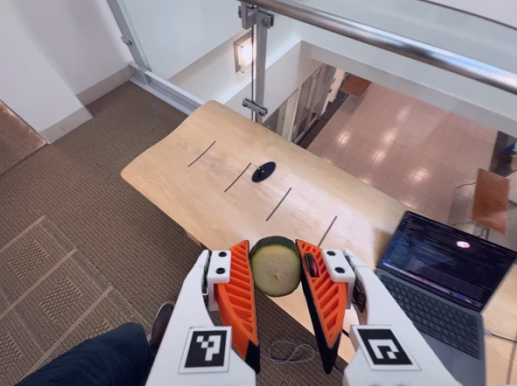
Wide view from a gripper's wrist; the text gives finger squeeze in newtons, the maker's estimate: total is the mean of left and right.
{"total": 11.6, "left": 11.4, "right": 11.8}